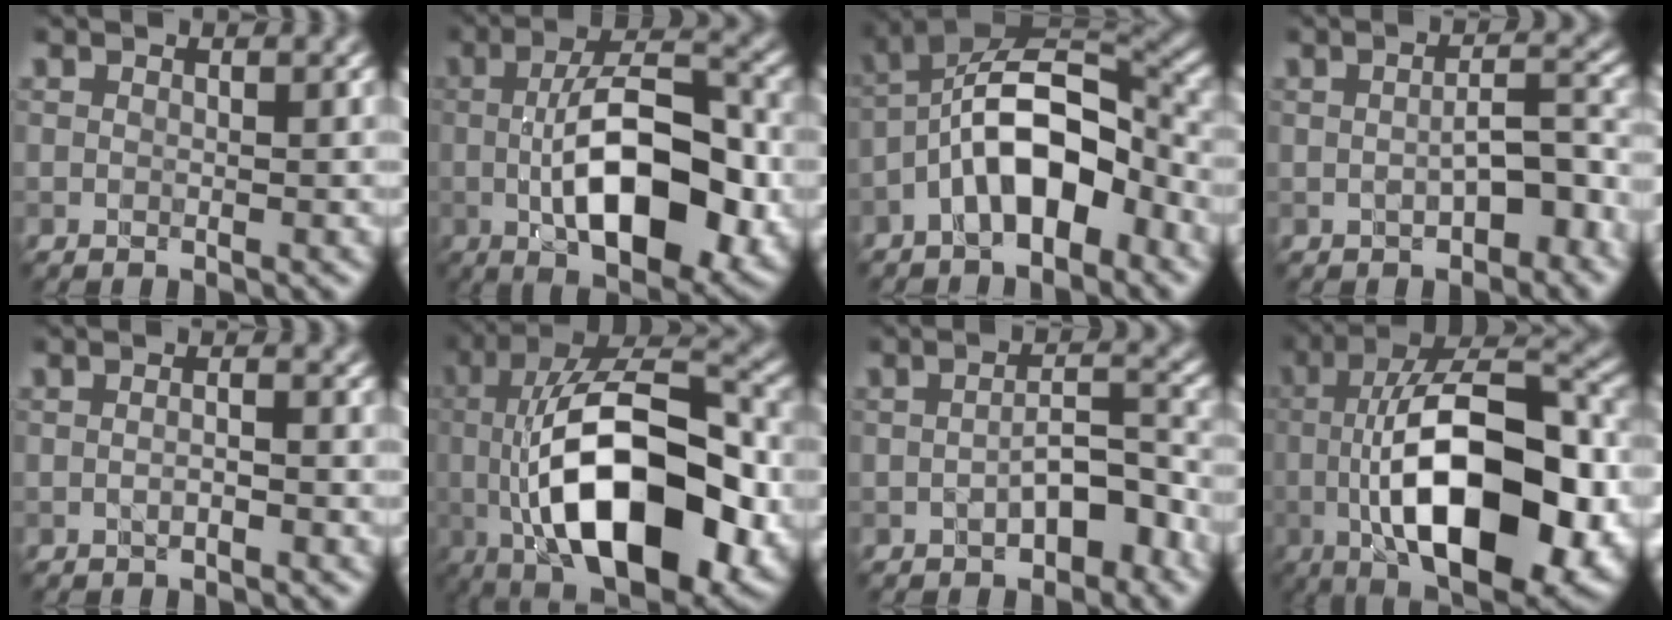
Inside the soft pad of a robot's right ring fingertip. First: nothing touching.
{"total": 11.3, "force": [-2.0, 4.6, 10.2], "torque": [-0.158, 0.002, -0.031]}
{"total": 8.9, "force": [-3.5, 4.1, 7.1], "torque": [-0.119, 0.025, -0.066]}
{"total": 4.2, "force": [-1.4, 1.9, 3.5], "torque": [-0.062, 0.003, -0.019]}
{"total": 0.8, "force": [-0.5, 0.2, 0.6], "torque": [-0.009, -0.007, -0.010]}
{"total": 15.2, "force": [-2.7, 6.7, 13.4], "torque": [-0.206, 0.004, -0.044]}
{"total": 4.4, "force": [-1.9, 2.0, 3.4], "torque": [-0.056, 0.007, -0.029]}
{"total": 15.8, "force": [-3.1, 6.4, 14.1], "torque": [-0.213, 0.004, -0.049]}